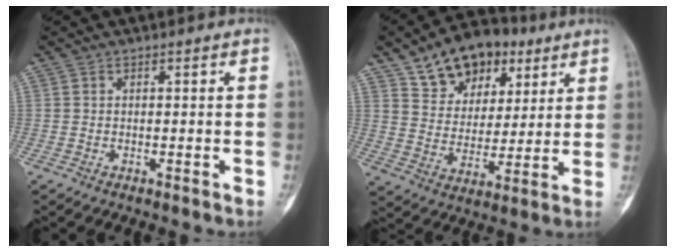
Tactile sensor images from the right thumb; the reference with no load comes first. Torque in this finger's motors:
{"motor_torque": [-0.86, 1.05, 0.40, 0.01, 0.05]}